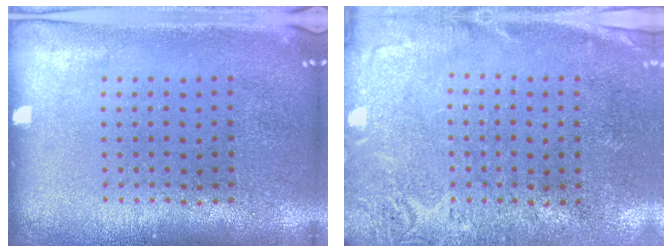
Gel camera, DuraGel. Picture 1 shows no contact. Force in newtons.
{"total": 2.7, "press": 2.3, "slide": 1.5}